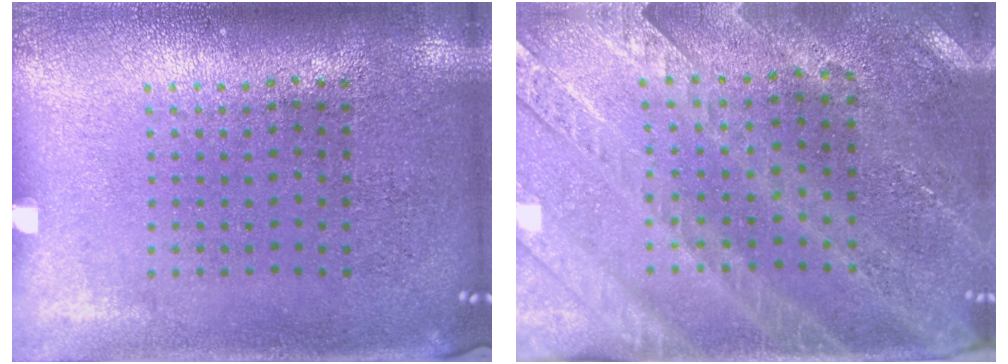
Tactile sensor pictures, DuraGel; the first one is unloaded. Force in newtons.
{"total": 2.9, "press": 2.7, "slide": 1.3}